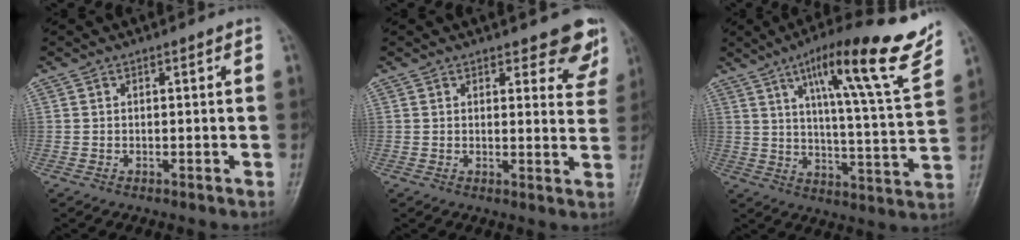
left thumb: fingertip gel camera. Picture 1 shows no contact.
{"total": 6.9, "force": [5.7, 2.8, 2.7], "torque": [0.009, -0.036, 0.051]}
{"total": 21.1, "force": [12.6, 2.7, 16.7], "torque": [-0.219, -0.048, 0.188]}